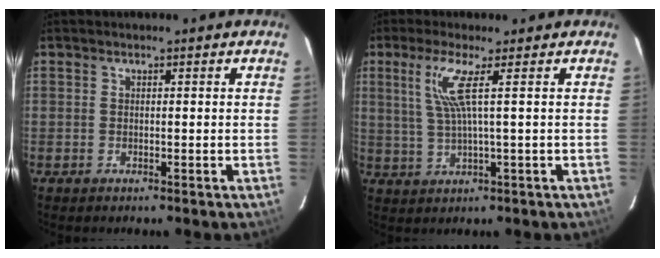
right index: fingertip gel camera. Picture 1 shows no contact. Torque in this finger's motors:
{"motor_torque": [0.61, 0.09, 0.49, 0.12]}